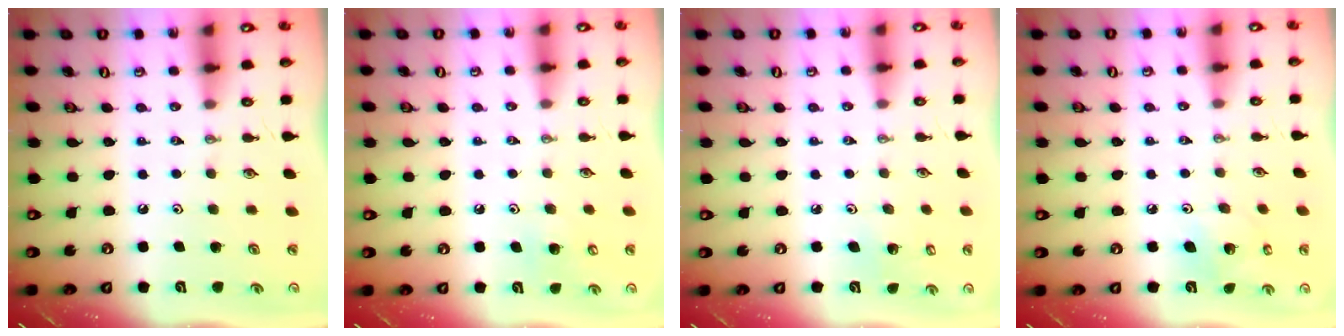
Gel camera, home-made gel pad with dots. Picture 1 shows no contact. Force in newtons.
{"total": 6.5, "press": 6.4, "slide": 0.7}
{"total": 3.7, "press": 3.7, "slide": 0.2}
{"total": 5.5, "press": 5.5, "slide": 0.3}